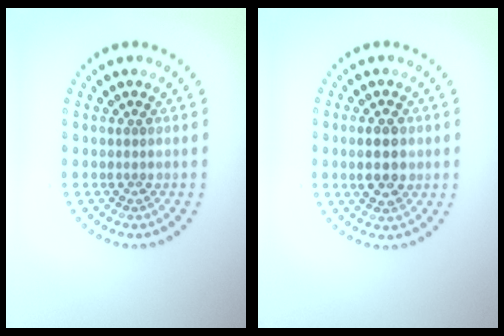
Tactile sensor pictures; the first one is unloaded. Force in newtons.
{"total": 3.2, "press": 3.2, "slide": 0.1}